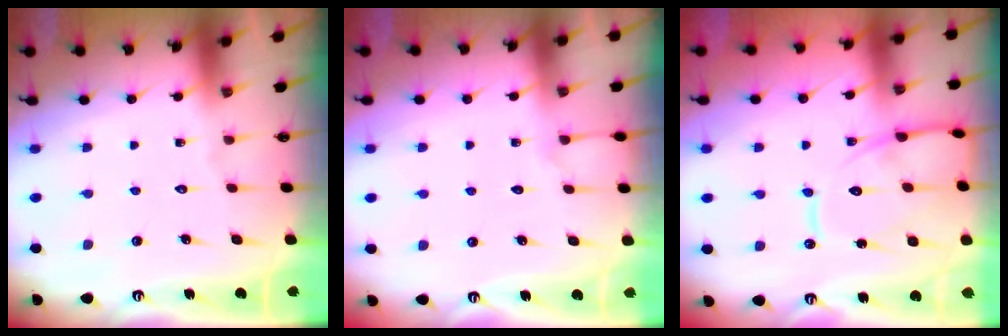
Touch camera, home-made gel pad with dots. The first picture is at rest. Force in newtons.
{"total": 4.0, "press": 4.0, "slide": 0.5}
{"total": 12.4, "press": 12.4, "slide": 0.7}